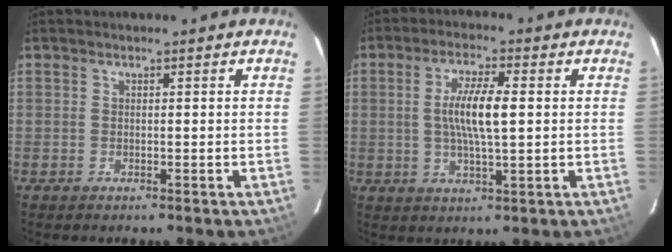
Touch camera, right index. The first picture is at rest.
{"total": 7.9, "force": [0.8, 1.4, 7.7], "torque": [-0.144, 0.002, 0.013]}